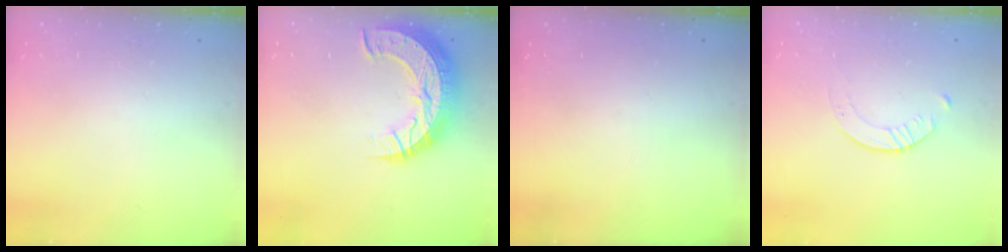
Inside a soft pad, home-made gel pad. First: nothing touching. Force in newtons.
{"total": 15.0, "press": 15.0, "slide": 1.0}
{"total": 0.0}
{"total": 3.5, "press": 3.5, "slide": 0.4}